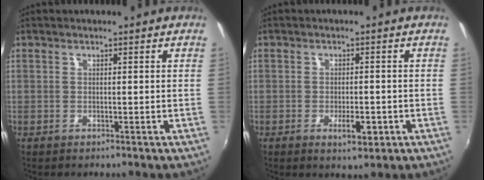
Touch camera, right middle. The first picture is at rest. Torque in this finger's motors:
{"motor_torque": [1.07, -1.07, 0.15, 0.07]}